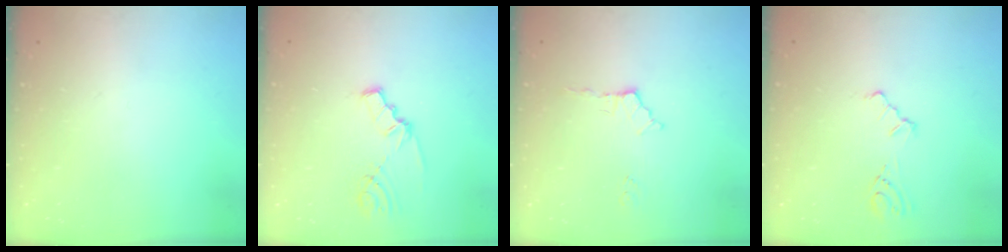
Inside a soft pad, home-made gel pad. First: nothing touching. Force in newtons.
{"total": 2.1, "press": 2.1, "slide": 0.3}
{"total": 4.0, "press": 4.0, "slide": 0.3}
{"total": 3.2, "press": 3.2, "slide": 0.7}